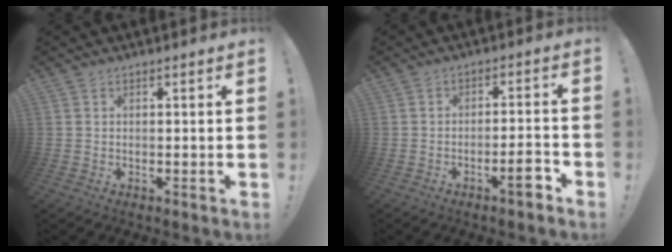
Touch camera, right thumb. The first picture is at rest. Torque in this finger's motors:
{"motor_torque": [0.56, 0.08, 0.29, -0.37, 0.07]}